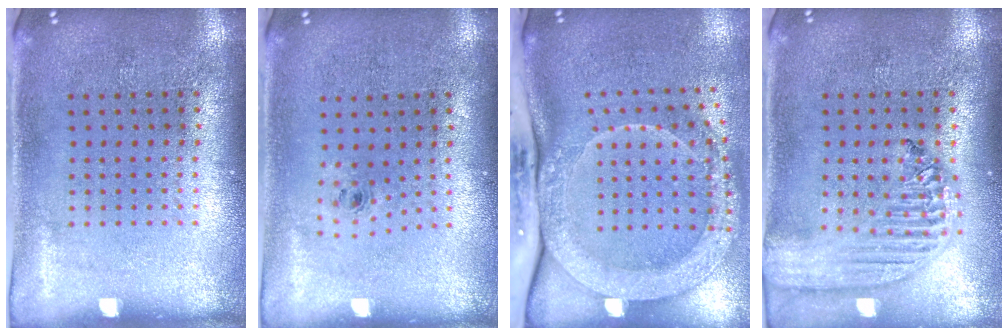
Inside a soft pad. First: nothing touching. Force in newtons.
{"total": 0.5, "press": 0.2, "slide": 0.5}
{"total": 2.7, "press": 2.3, "slide": 1.5}
{"total": 2.3, "press": 2.0, "slide": 1.2}